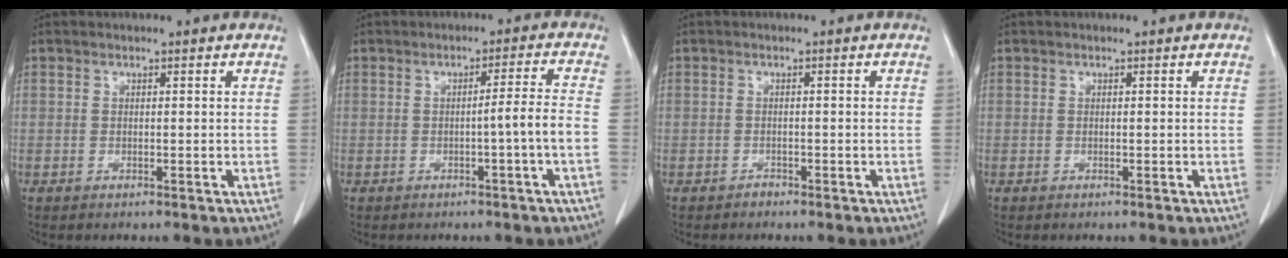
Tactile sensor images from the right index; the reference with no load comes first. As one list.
[{"total": 3.9, "force": [-1.4, -1.2, 3.5], "torque": [-0.050, 0.004, -0.022]}, {"total": 0.7, "force": [-0.6, 0.3, -0.1], "torque": [0.001, 0.001, -0.013]}, {"total": 0.0}]